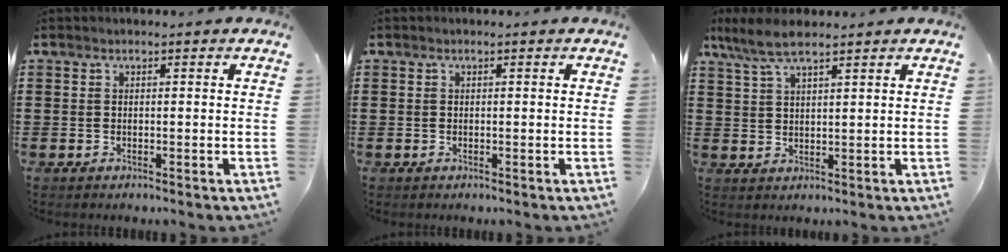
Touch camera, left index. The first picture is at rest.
{"total": 0.0}
{"total": 5.7, "force": [4.3, 1.2, 3.5], "torque": [-0.079, -0.002, 0.080]}